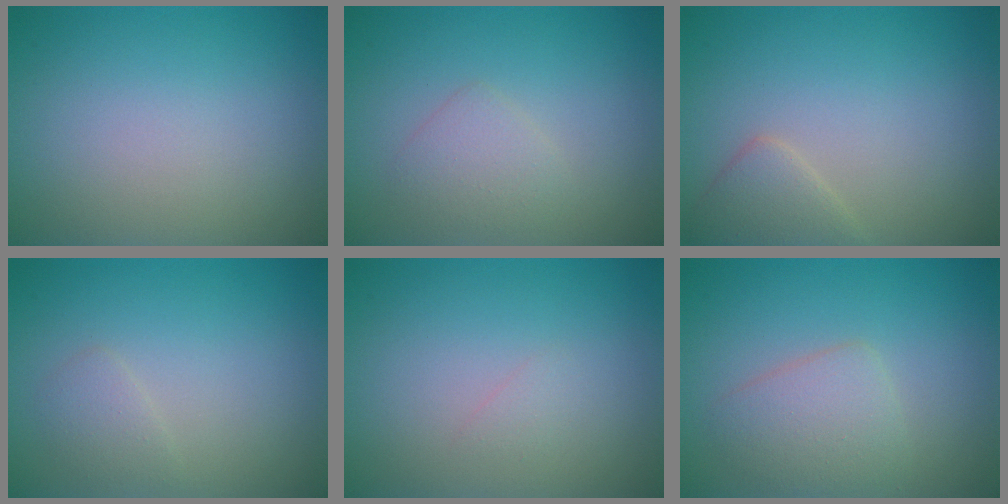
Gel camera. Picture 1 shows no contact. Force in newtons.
{"total": 1.8, "press": 1.8, "slide": 0.1}
{"total": 2.2, "press": 2.2, "slide": 0.2}
{"total": 1.2, "press": 1.2, "slide": 0.1}
{"total": 0.6, "press": 0.6, "slide": 0.0}
{"total": 2.8, "press": 2.8, "slide": 0.1}